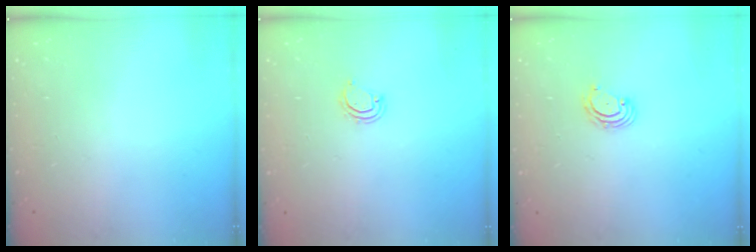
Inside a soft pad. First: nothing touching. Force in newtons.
{"total": 3.7, "press": 3.7, "slide": 0.2}
{"total": 3.3, "press": 3.3, "slide": 0.4}